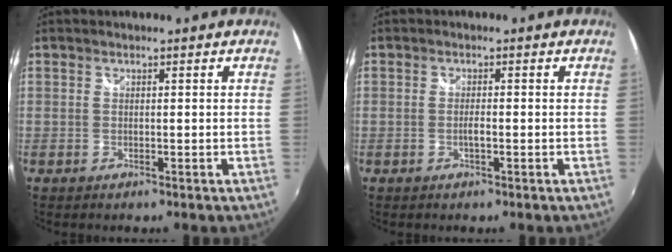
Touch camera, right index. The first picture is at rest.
{"total": 1.4, "force": [-0.5, 0.1, 1.3], "torque": [-0.025, 0.000, -0.010]}